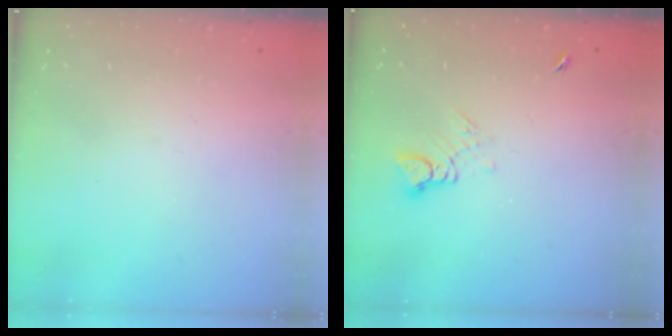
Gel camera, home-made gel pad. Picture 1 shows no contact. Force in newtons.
{"total": 3.8, "press": 3.8, "slide": 0.3}